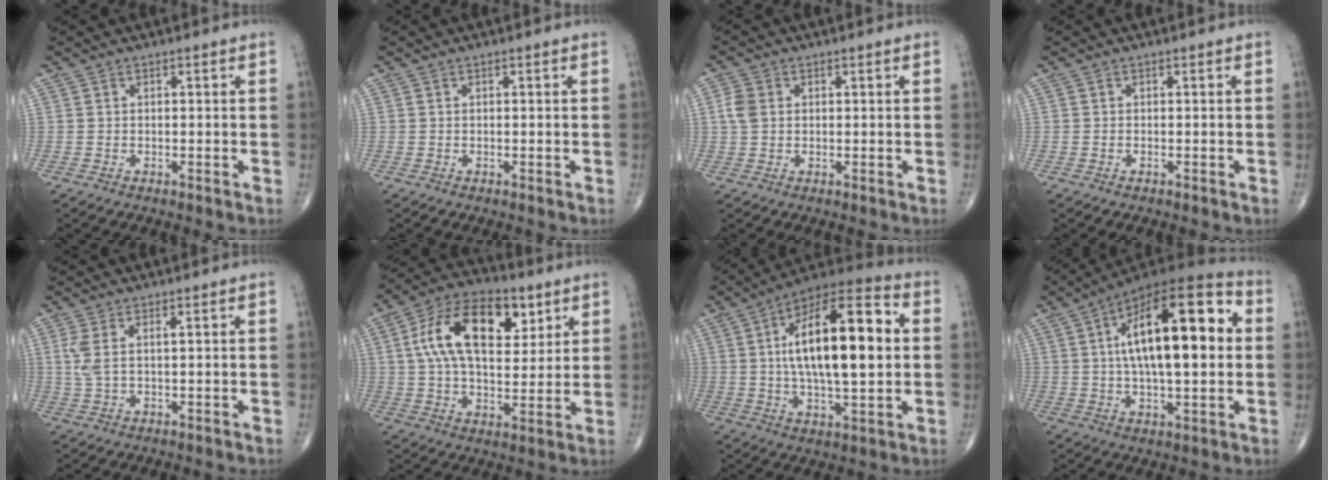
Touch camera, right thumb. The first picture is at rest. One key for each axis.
{"total": 0.0}
{"total": 3.4, "fx": 0.5, "fy": 2.7, "fz": 2.0, "tx": -0.043, "ty": 0.006, "tz": 0.008}
{"total": 0.0}
{"total": 3.5, "fx": 1.1, "fy": 1.0, "fz": 3.2, "tx": -0.087, "ty": 0.003, "tz": 0.029}
{"total": 18.5, "fx": 6.2, "fy": 10.1, "fz": 14.2, "tx": -0.220, "ty": -0.002, "tz": 0.102}
{"total": 22.1, "fx": 2.7, "fy": 8.3, "fz": 20.3, "tx": -0.320, "ty": 0.019, "tz": 0.035}
{"total": 23.4, "fx": 3.6, "fy": 9.0, "fz": 21.3, "tx": -0.332, "ty": 0.019, "tz": 0.045}